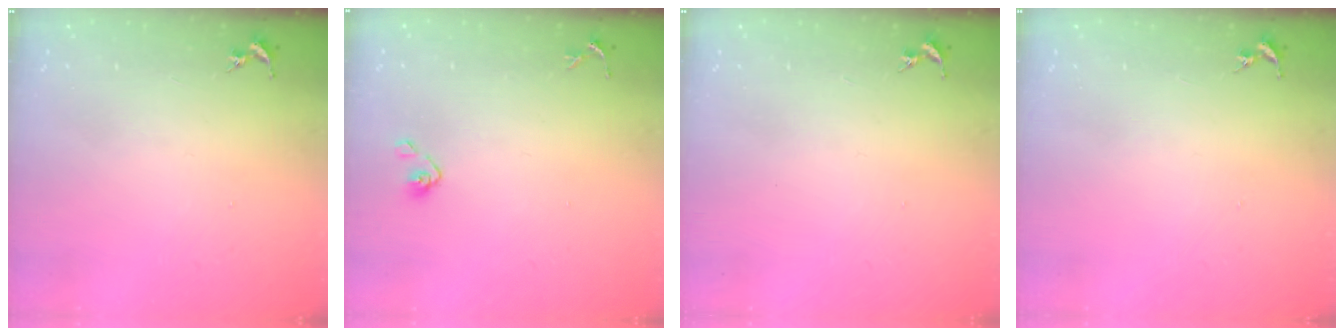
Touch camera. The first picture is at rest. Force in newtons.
{"total": 4.9, "press": 4.6, "slide": 1.8}
{"total": 0.0}
{"total": 0.0}